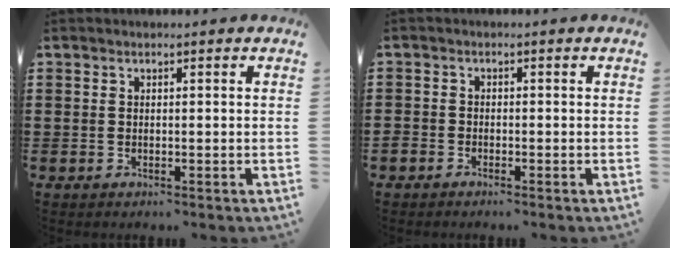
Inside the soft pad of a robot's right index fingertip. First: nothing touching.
{"total": 1.3, "force": [-1.2, 0.4, 0.1], "torque": [-0.004, 0.003, -0.026]}